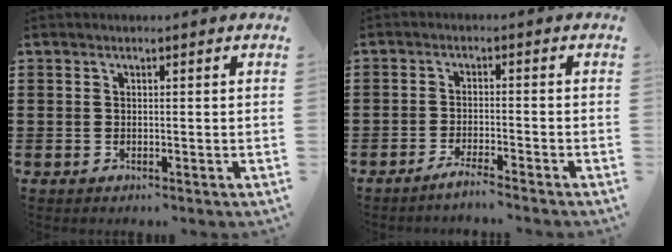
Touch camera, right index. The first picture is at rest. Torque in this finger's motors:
{"motor_torque": [-1.13, 1.01, -1.05, -0.10]}